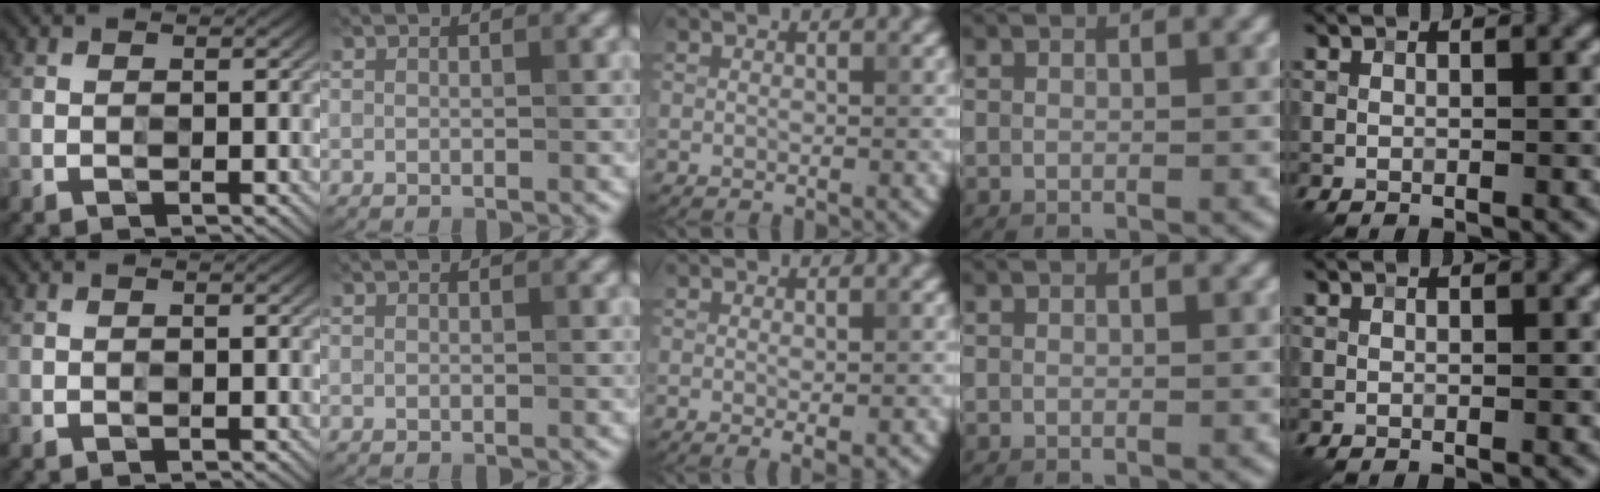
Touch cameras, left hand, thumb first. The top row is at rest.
{"middle": {"total": 1.2, "force": [-0.2, 0.1, 1.2], "torque": [-0.017, -0.007, -0.003]}}